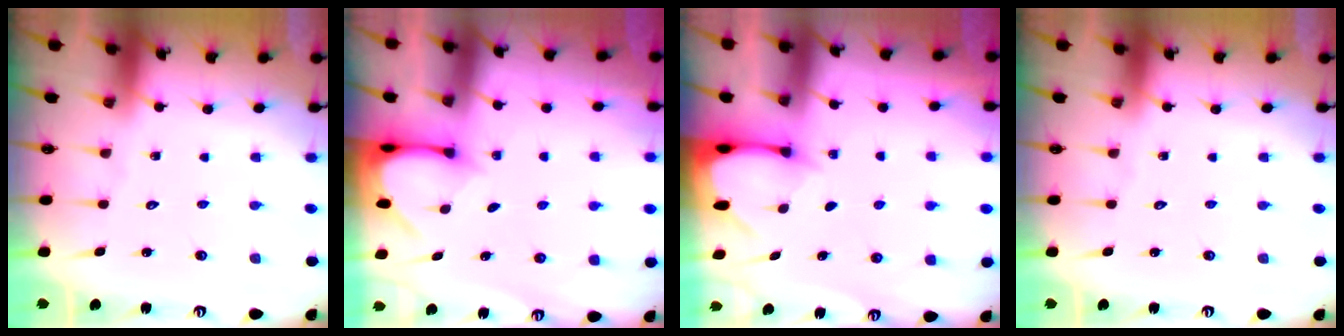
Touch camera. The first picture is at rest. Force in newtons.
{"total": 3.0, "press": 3.0, "slide": 0.4}
{"total": 2.5, "press": 2.5, "slide": 0.3}
{"total": 0.0}